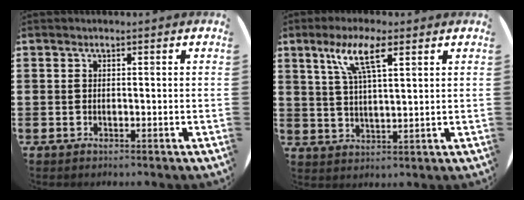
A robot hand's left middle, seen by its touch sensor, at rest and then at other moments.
{"total": 7.3, "force": [4.2, 1.7, 5.7], "torque": [-0.125, 0.010, 0.071]}